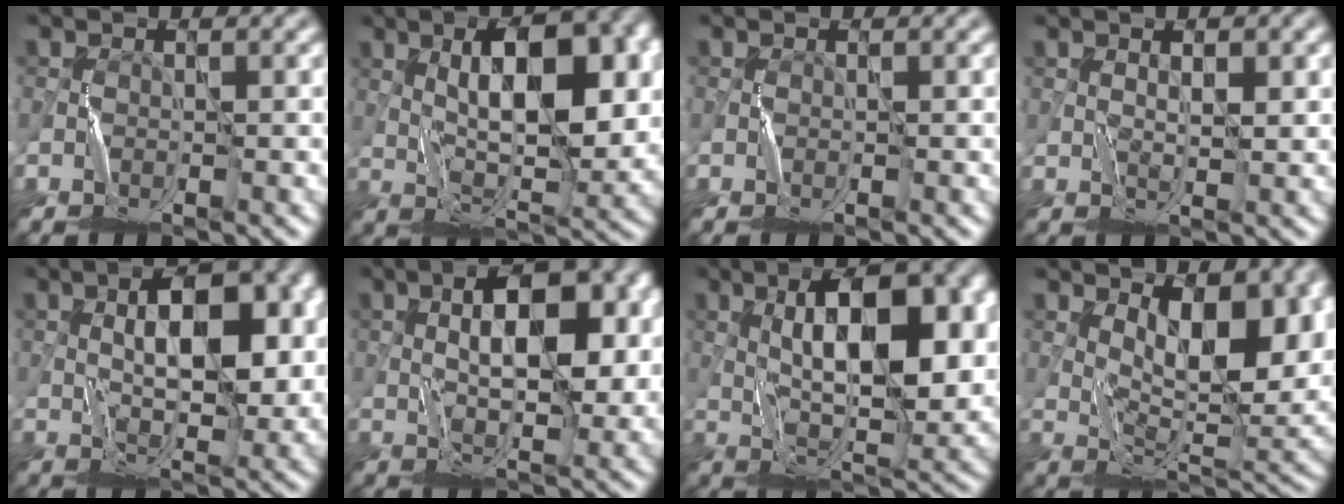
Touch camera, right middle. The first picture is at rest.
{"total": 9.6, "force": [2.1, 3.6, 8.6], "torque": [-0.121, 0.007, 0.039]}
{"total": 0.0}
{"total": 1.8, "force": [1.1, 0.3, 1.3], "torque": [-0.018, 0.000, 0.022]}
{"total": 7.9, "force": [1.6, 3.3, 7.0], "torque": [-0.098, 0.010, 0.026]}
{"total": 8.3, "force": [1.6, 3.3, 7.4], "torque": [-0.107, 0.012, 0.024]}
{"total": 10.7, "force": [2.2, 4.0, 9.7], "torque": [-0.142, 0.008, 0.039]}
{"total": 8.8, "force": [3.6, 3.3, 7.4], "torque": [-0.113, -0.003, 0.068]}